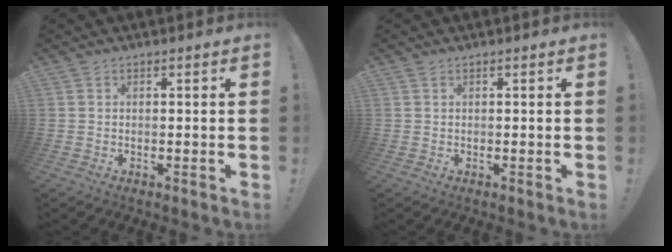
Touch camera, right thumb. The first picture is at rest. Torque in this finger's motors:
{"motor_torque": [-0.01, 0.16, 0.12, -0.08, 0.04]}